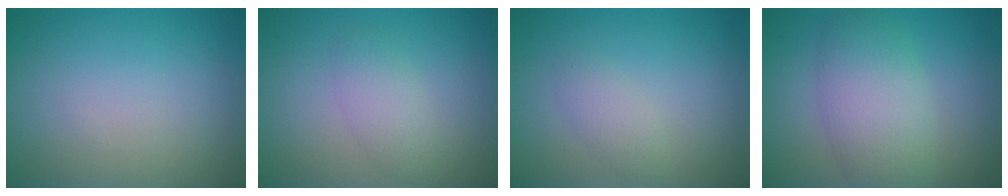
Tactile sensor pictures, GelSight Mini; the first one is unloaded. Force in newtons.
{"total": 2.1, "press": 2.1, "slide": 0.1}
{"total": 1.6, "press": 1.6, "slide": 0.1}
{"total": 5.8, "press": 5.8, "slide": 0.6}